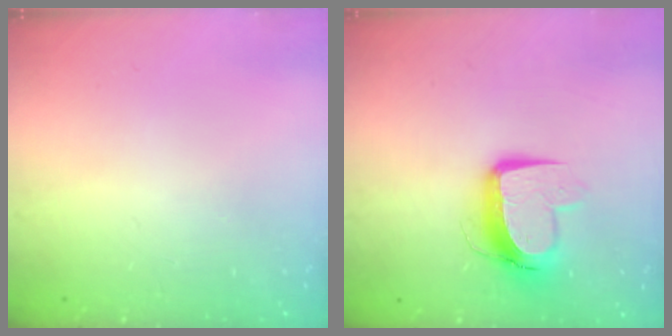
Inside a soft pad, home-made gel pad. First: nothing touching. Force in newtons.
{"total": 10.9, "press": 10.9, "slide": 1.2}